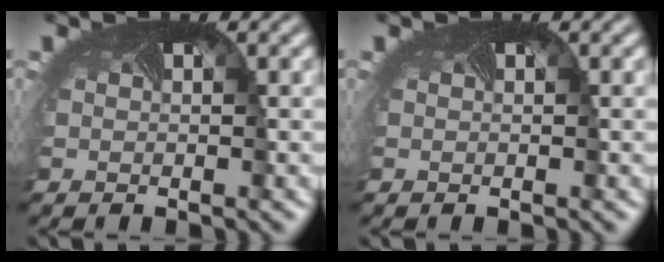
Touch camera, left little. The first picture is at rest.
{"total": 0.0}